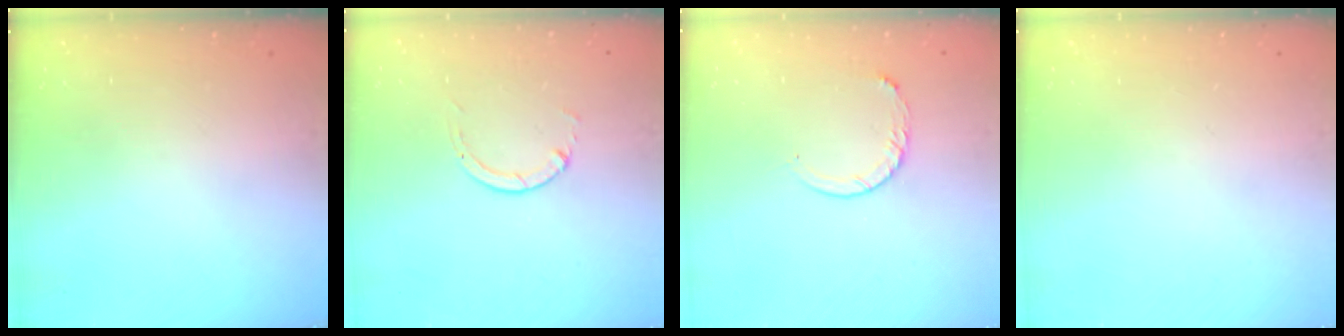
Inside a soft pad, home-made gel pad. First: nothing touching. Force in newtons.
{"total": 1.3, "press": 1.3, "slide": 0.2}
{"total": 5.7, "press": 5.7, "slide": 0.6}
{"total": 0.0}